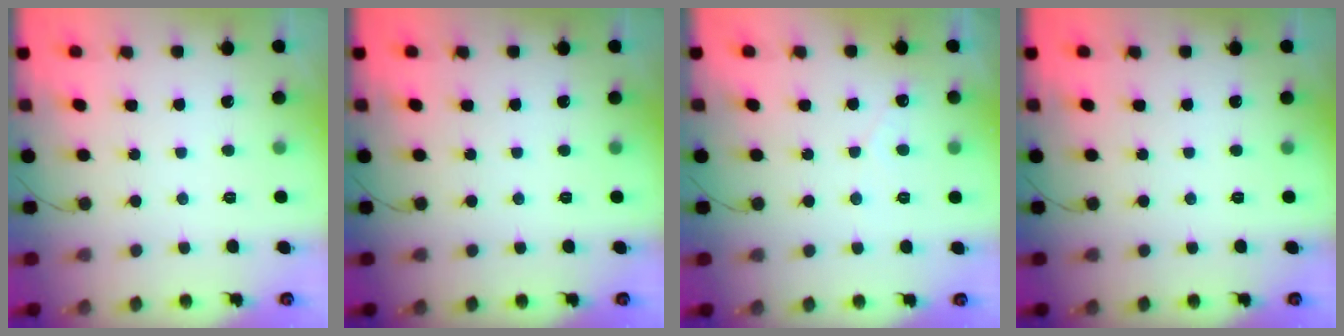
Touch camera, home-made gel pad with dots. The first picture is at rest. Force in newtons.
{"total": 0.0}
{"total": 1.6, "press": 1.6, "slide": 0.2}
{"total": 0.0}